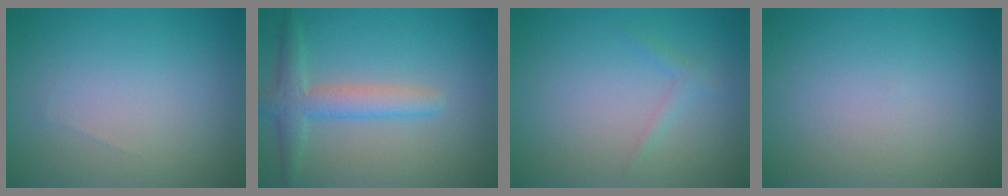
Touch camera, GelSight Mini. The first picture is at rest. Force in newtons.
{"total": 3.4, "press": 3.4, "slide": 0.2}
{"total": 0.9, "press": 0.9, "slide": 0.0}
{"total": 0.0}